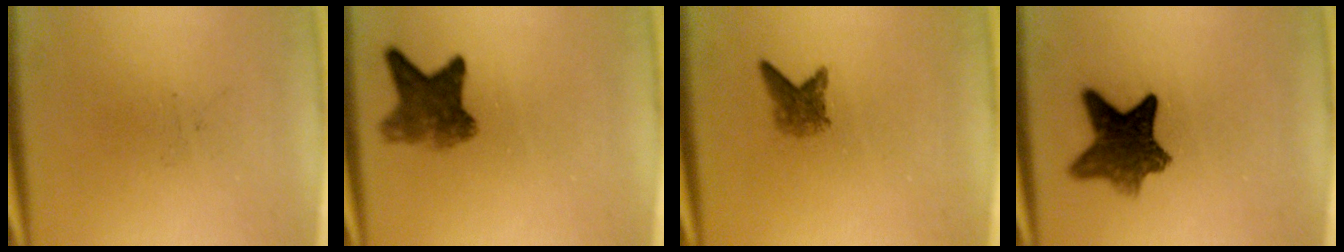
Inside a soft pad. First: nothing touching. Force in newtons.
{"total": 5.8}
{"total": 2.3}
{"total": 8.7}